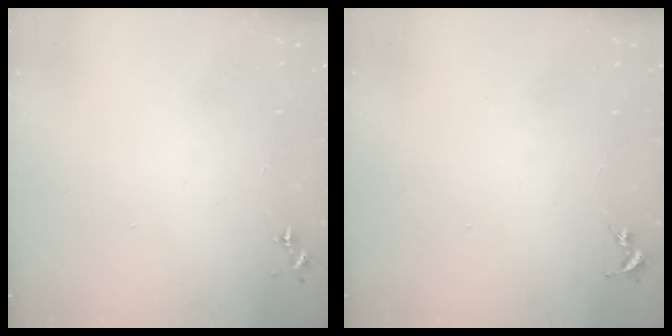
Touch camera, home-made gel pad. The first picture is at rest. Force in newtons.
{"total": 0.0}